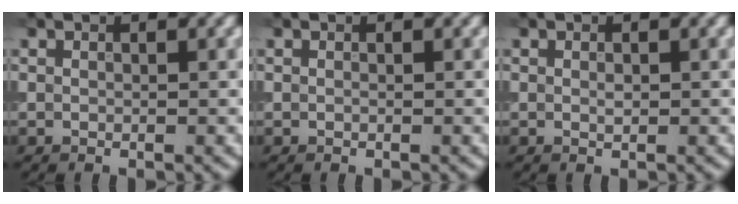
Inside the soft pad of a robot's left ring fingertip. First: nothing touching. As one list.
[{"total": 0.0}, {"total": 0.5, "force": [0.1, 0.2, 0.5], "torque": [-0.010, -0.001, 0.002]}]